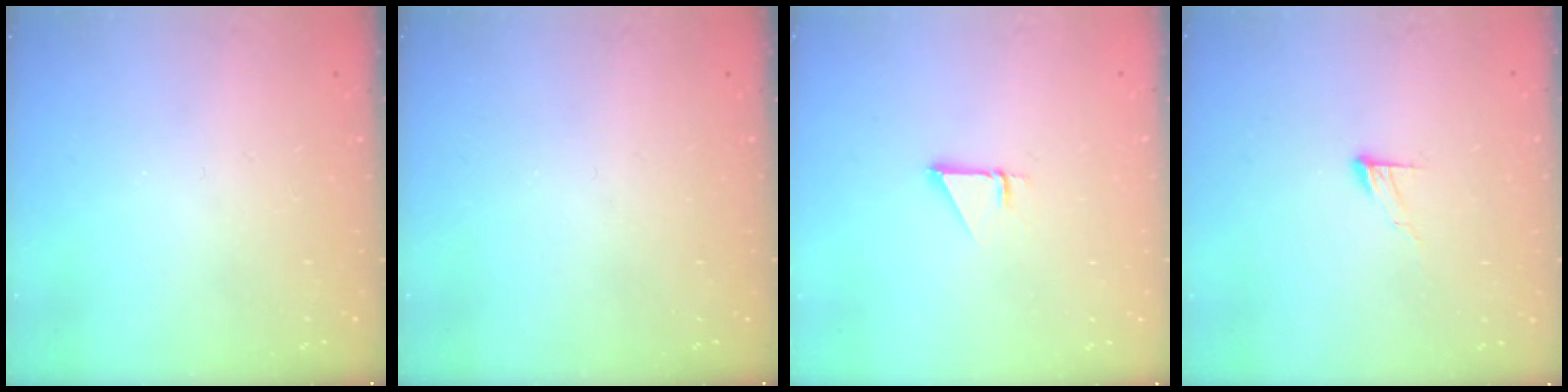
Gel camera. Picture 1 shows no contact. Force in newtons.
{"total": 0.0}
{"total": 1.0, "press": 1.0, "slide": 0.1}
{"total": 6.5, "press": 6.5, "slide": 0.5}